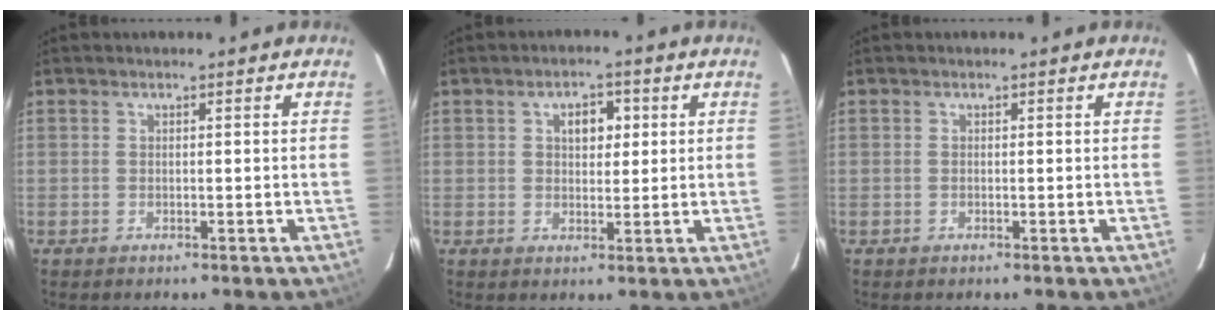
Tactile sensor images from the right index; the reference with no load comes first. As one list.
[{"total": 4.2, "force": [1.3, 2.8, 2.9], "torque": [-0.042, 0.014, 0.022]}, {"total": 0.0}]